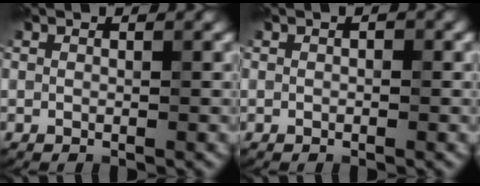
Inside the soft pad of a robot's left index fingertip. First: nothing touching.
{"total": 0.5, "force": [0.0, 0.4, 0.3], "torque": [-0.003, 0.001, 0.001]}